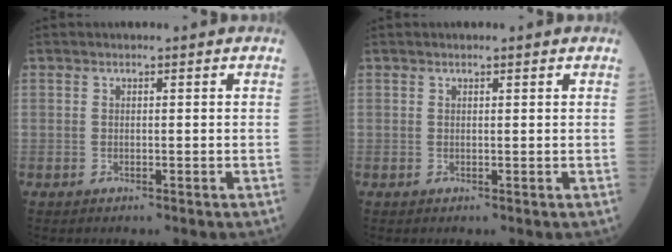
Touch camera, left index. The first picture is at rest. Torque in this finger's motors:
{"motor_torque": [-0.38, 0.30, -0.39, -0.03]}